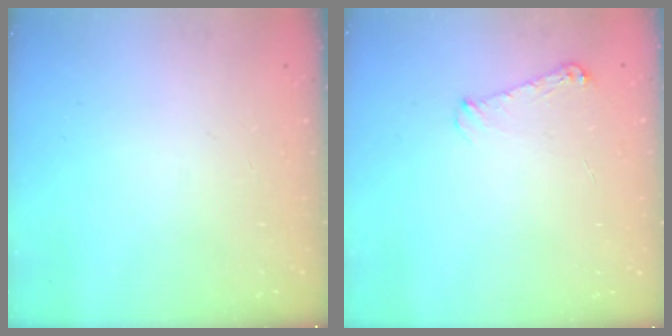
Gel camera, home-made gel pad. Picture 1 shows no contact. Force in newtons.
{"total": 5.4, "press": 5.4, "slide": 0.5}